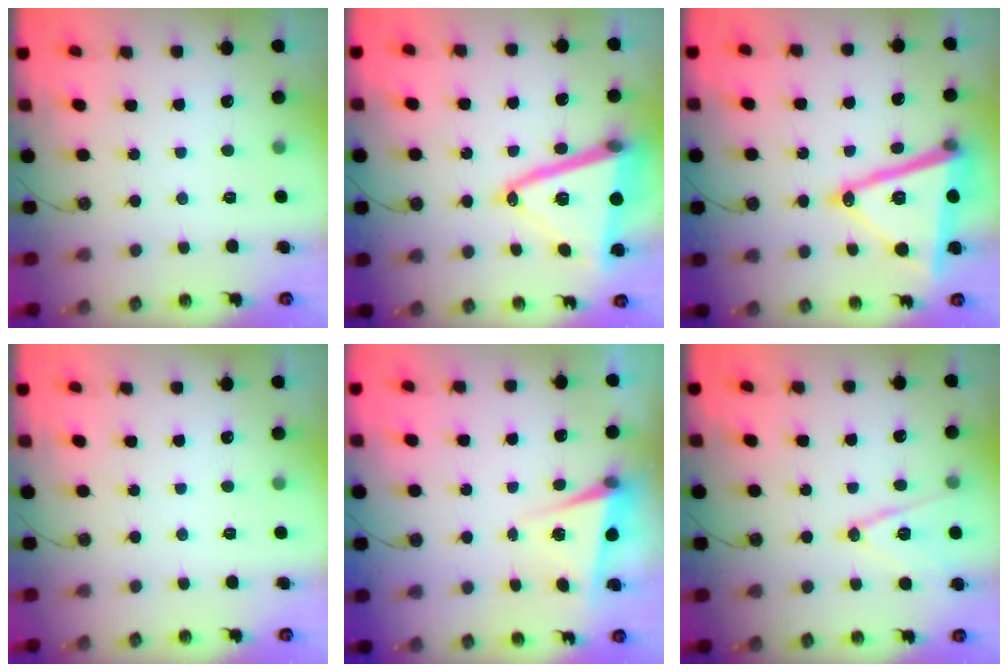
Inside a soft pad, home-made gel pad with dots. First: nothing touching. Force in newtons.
{"total": 20.6, "press": 20.4, "slide": 2.7}
{"total": 19.7, "press": 19.3, "slide": 3.6}
{"total": 0.0}
{"total": 5.6, "press": 5.5, "slide": 0.9}
{"total": 11.9, "press": 11.5, "slide": 3.2}